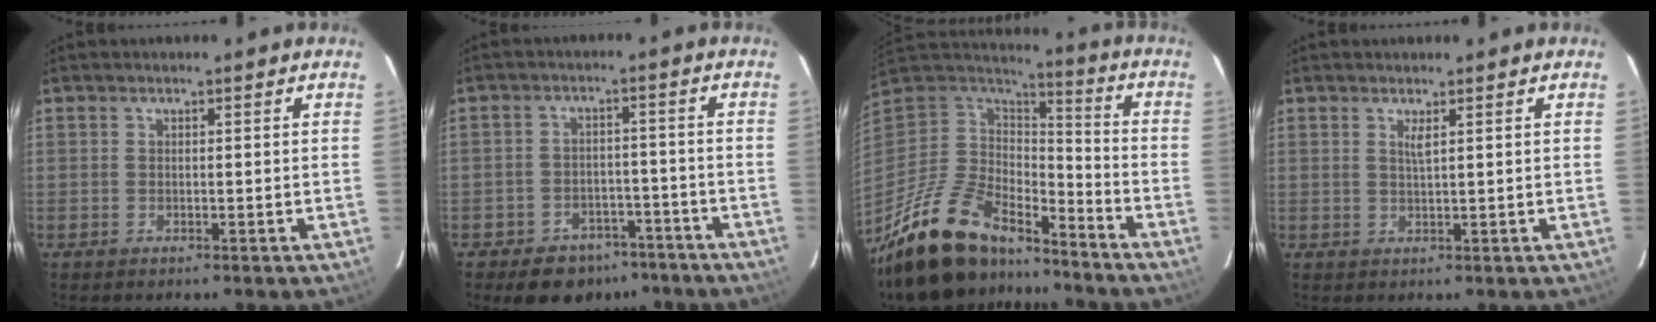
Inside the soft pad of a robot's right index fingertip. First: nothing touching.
{"total": 10.6, "force": [-7.6, 6.6, 3.2], "torque": [-0.081, 0.025, -0.091]}
{"total": 23.3, "force": [-17.5, 9.6, 12.1], "torque": [-0.254, -0.014, -0.293]}
{"total": 1.5, "force": [0.7, 0.0, 1.3], "torque": [-0.022, -0.001, 0.013]}